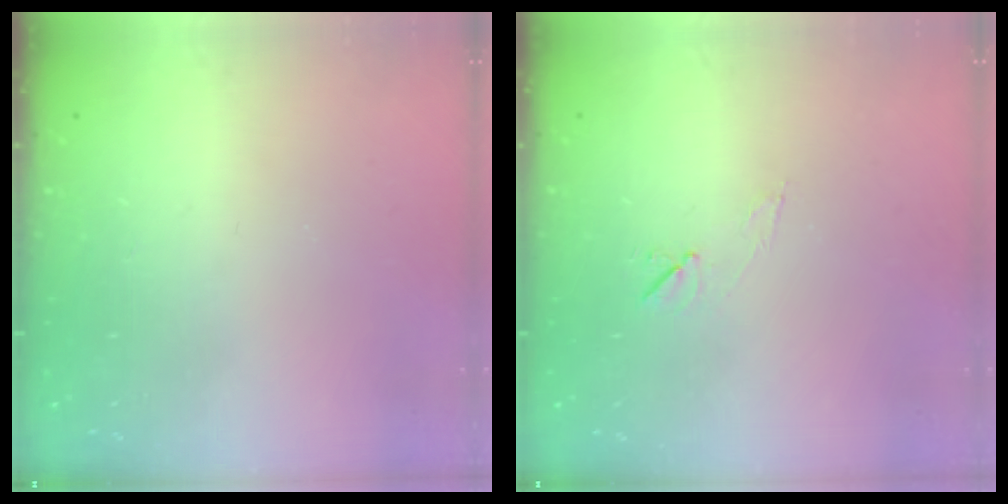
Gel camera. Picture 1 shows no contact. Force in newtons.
{"total": 5.2, "press": 4.7, "slide": 2.1}